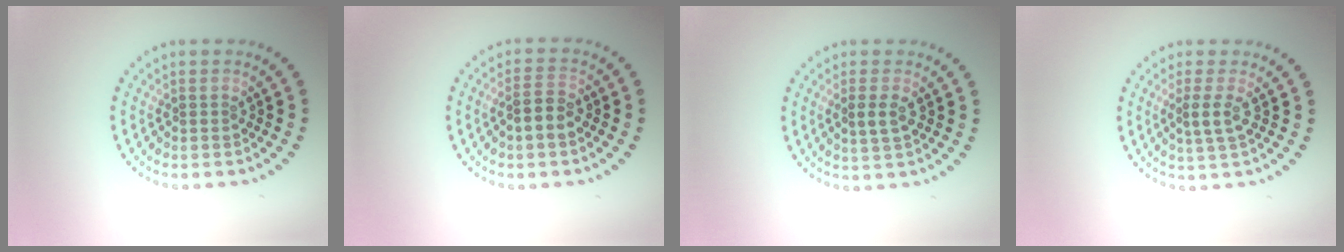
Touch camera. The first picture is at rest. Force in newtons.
{"total": 2.4, "press": 2.3, "slide": 0.8}
{"total": 1.8, "press": 1.7, "slide": 0.5}
{"total": 1.9, "press": 1.6, "slide": 1.0}